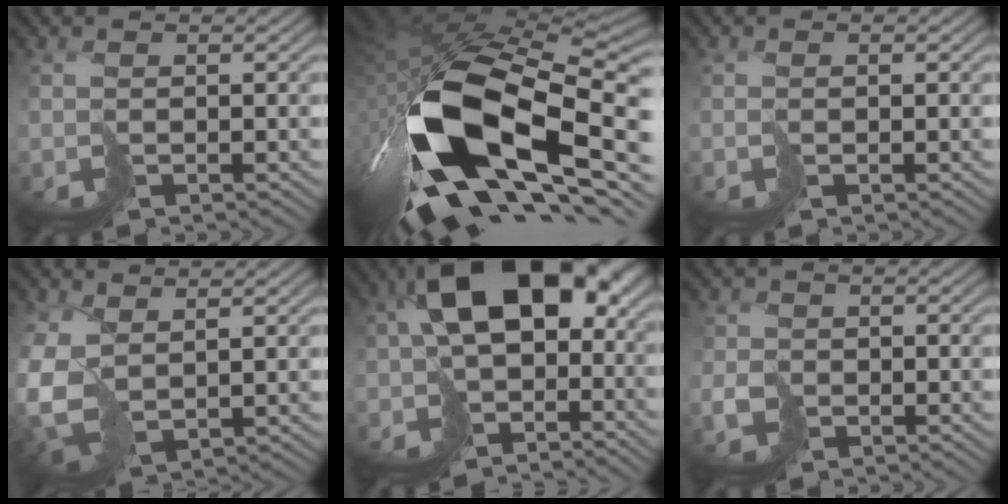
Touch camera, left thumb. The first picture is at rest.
{"total": 19.3, "force": [-5.6, 11.2, 14.7], "torque": [-0.328, -0.053, -0.076]}
{"total": 0.5, "force": [-0.1, 0.2, 0.5], "torque": [-0.011, 0.000, -0.001]}
{"total": 7.3, "force": [0.3, 5.1, 5.2], "torque": [-0.156, -0.019, 0.015]}
{"total": 14.2, "force": [-1.4, 8.7, 11.2], "torque": [-0.178, -0.001, -0.022]}
{"total": 1.8, "force": [-0.7, 1.6, 0.0], "torque": [-0.004, -0.007, -0.015]}